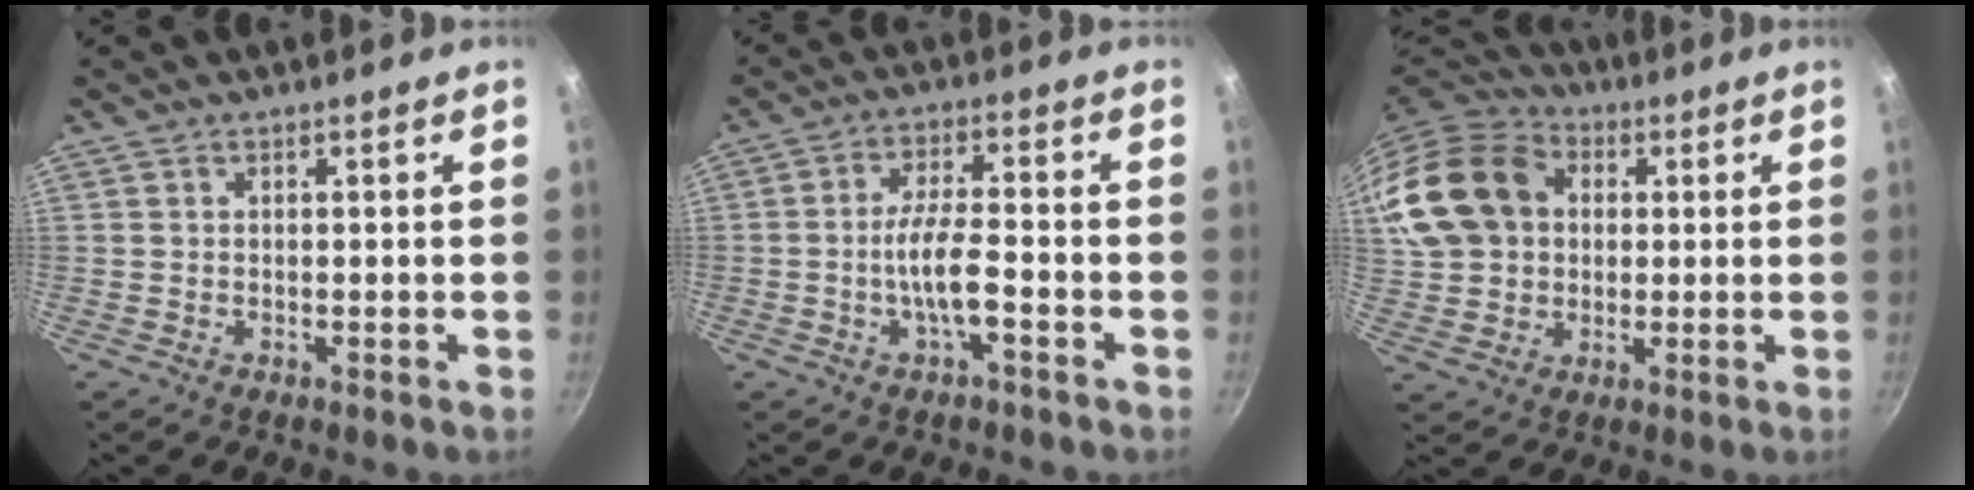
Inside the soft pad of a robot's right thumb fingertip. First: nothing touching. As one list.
[{"total": 7.0, "force": [-2.5, 1.7, 6.3], "torque": [-0.118, 0.025, -0.051]}, {"total": 19.2, "force": [4.0, 15.3, 11.0], "torque": [-0.214, 0.030, 0.069]}]